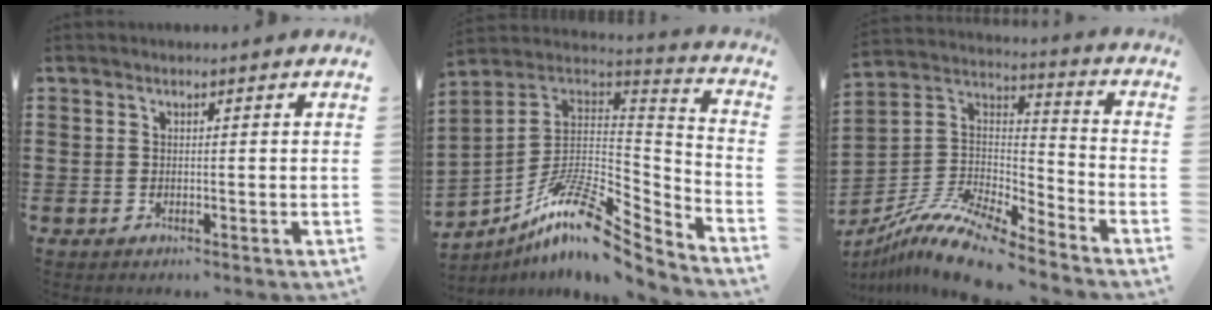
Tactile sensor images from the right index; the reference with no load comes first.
{"total": 13.8, "force": [-8.6, 4.5, 9.8], "torque": [-0.185, 0.008, -0.162]}
{"total": 11.8, "force": [-10.0, 2.3, 5.8], "torque": [-0.125, 0.021, -0.202]}